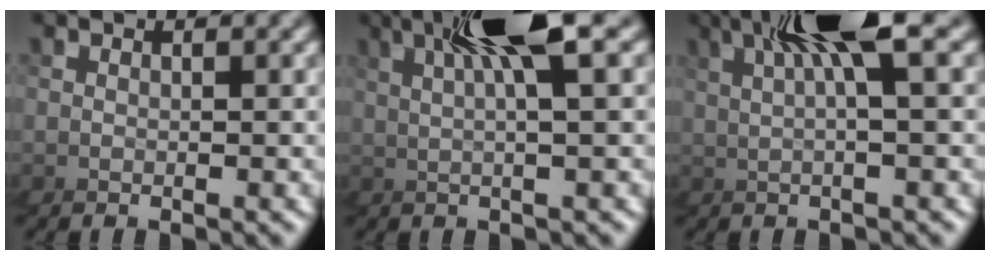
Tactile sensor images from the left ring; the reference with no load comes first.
{"total": 6.4, "force": [3.1, -0.5, 5.5], "torque": [-0.109, 0.034, 0.043]}
{"total": 6.4, "force": [2.7, -0.4, 5.7], "torque": [-0.111, 0.035, 0.035]}